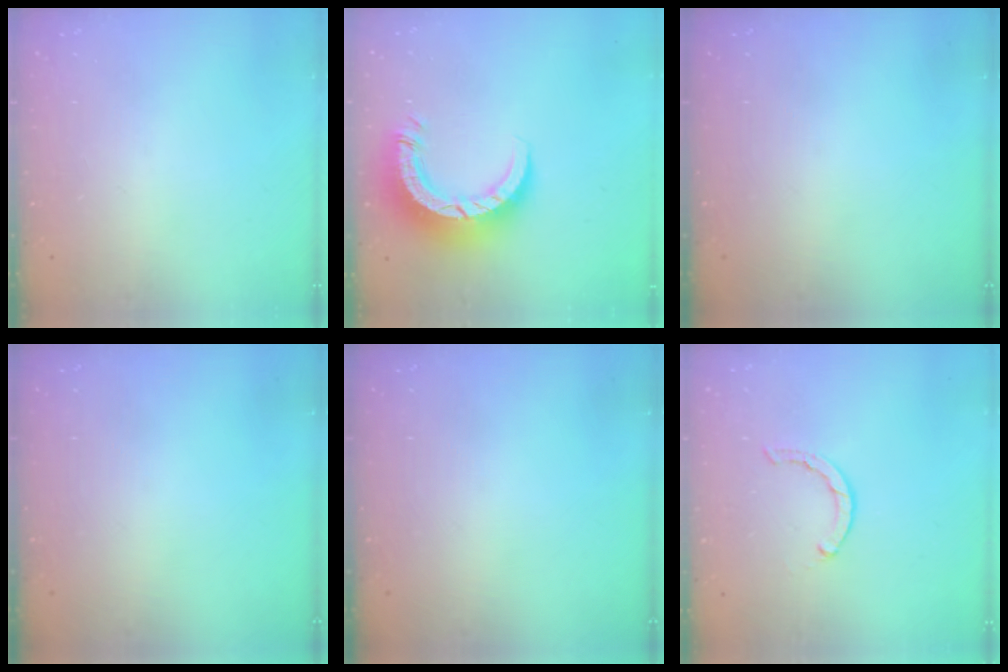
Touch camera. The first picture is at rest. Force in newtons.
{"total": 10.0, "press": 10.0, "slide": 1.1}
{"total": 0.0}
{"total": 0.0}
{"total": 0.0}
{"total": 1.6, "press": 1.5, "slide": 0.4}